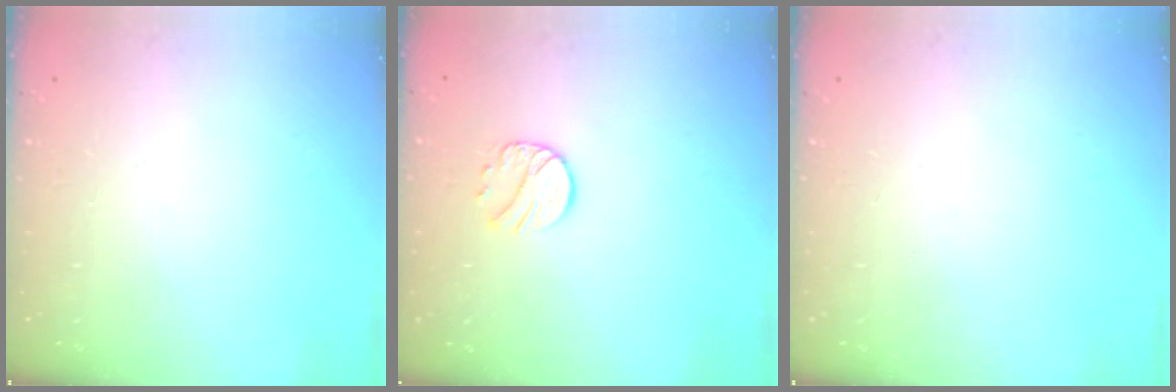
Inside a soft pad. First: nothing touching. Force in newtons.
{"total": 9.3, "press": 9.3, "slide": 0.6}
{"total": 0.0}